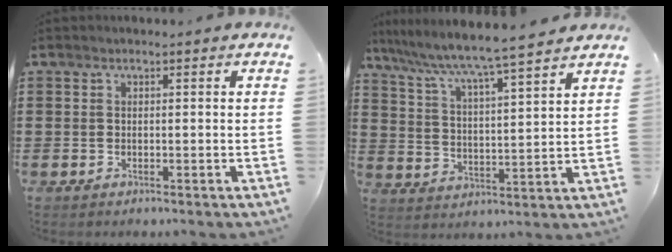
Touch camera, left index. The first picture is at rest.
{"total": 5.4, "force": [4.9, -0.8, 2.1], "torque": [-0.065, -0.042, 0.074]}